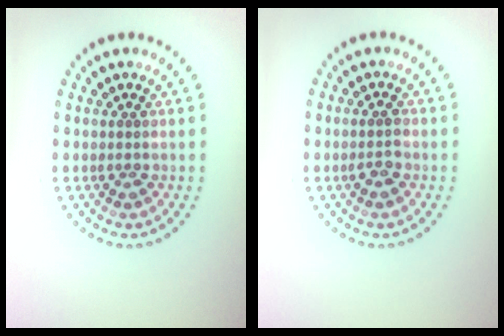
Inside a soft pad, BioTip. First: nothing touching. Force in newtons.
{"total": 1.4, "press": 1.3, "slide": 0.3}